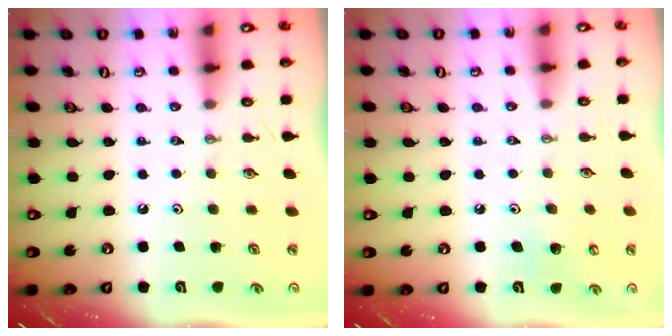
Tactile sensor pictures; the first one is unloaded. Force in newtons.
{"total": 6.1, "press": 6.1, "slide": 0.9}